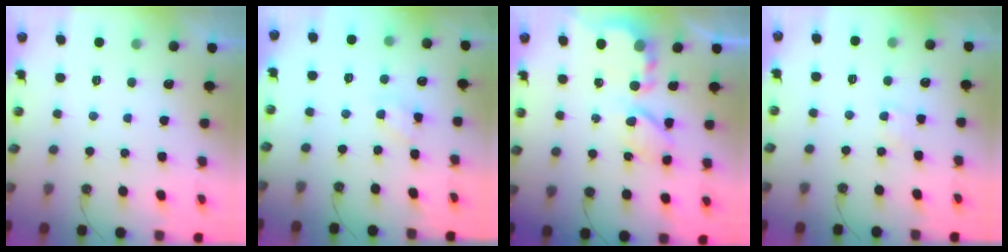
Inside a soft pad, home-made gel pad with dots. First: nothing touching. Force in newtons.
{"total": 4.8, "press": 4.8, "slide": 0.5}
{"total": 5.5, "press": 5.5, "slide": 0.6}
{"total": 3.1, "press": 3.1, "slide": 0.4}